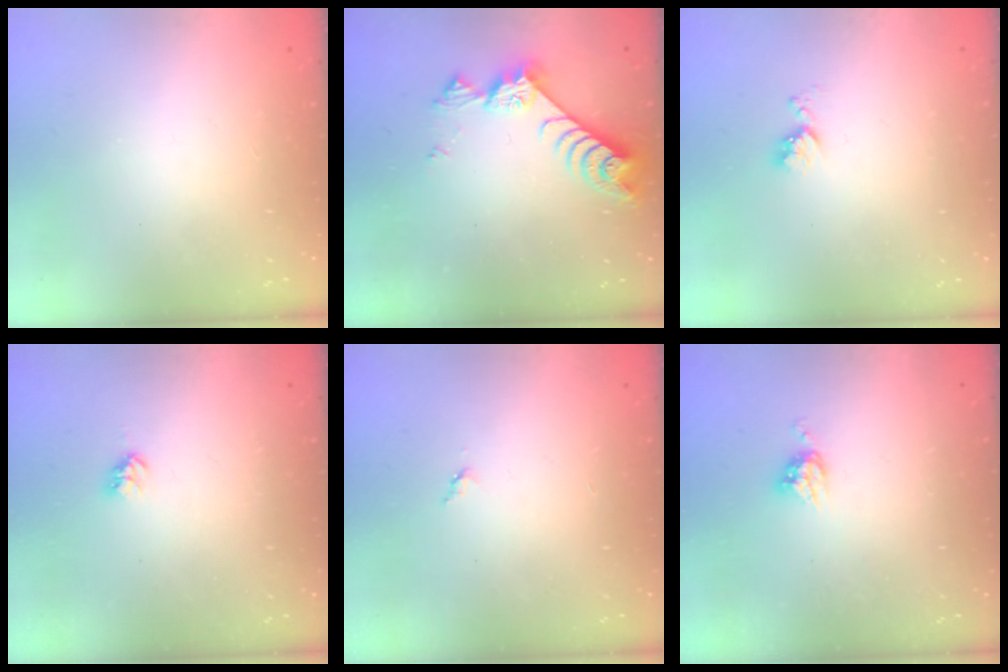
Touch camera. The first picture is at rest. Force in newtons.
{"total": 7.9, "press": 7.9, "slide": 0.6}
{"total": 4.0, "press": 3.9, "slide": 0.7}
{"total": 2.9, "press": 2.8, "slide": 0.5}
{"total": 3.5, "press": 3.4, "slide": 0.4}
{"total": 5.6, "press": 5.6, "slide": 0.7}